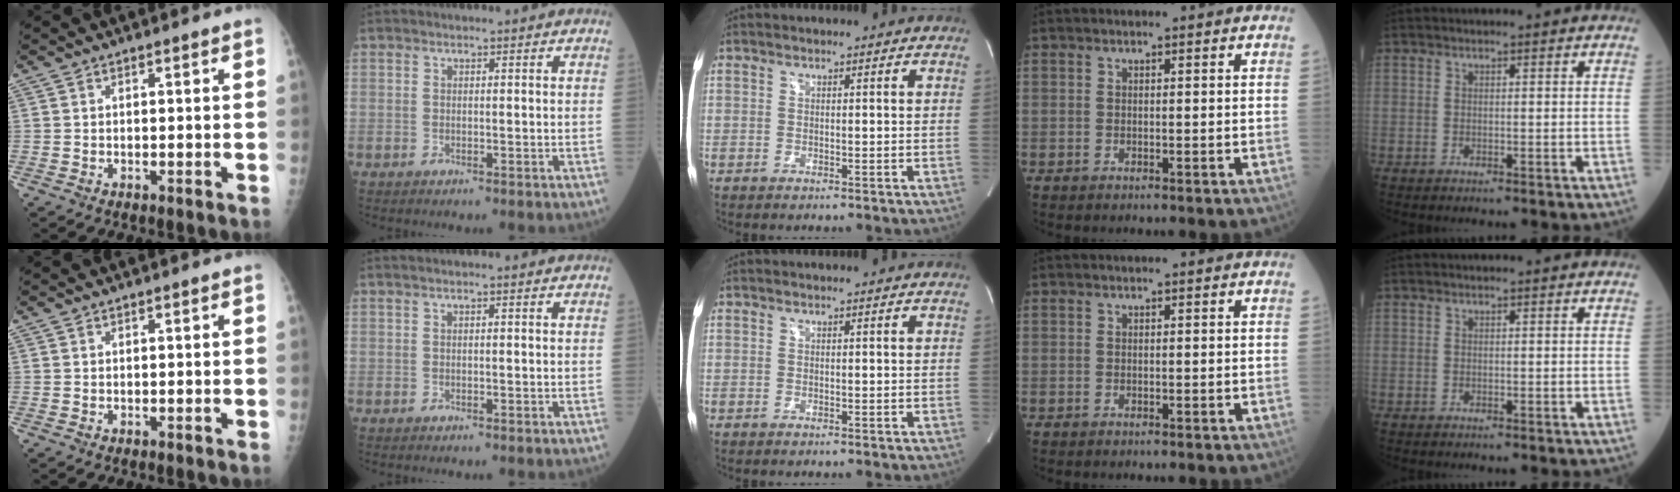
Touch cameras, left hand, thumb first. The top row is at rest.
{"index": {"total": 0.8, "force": [0.4, -0.1, 0.6], "torque": [-0.017, 0.012, 0.008]}}